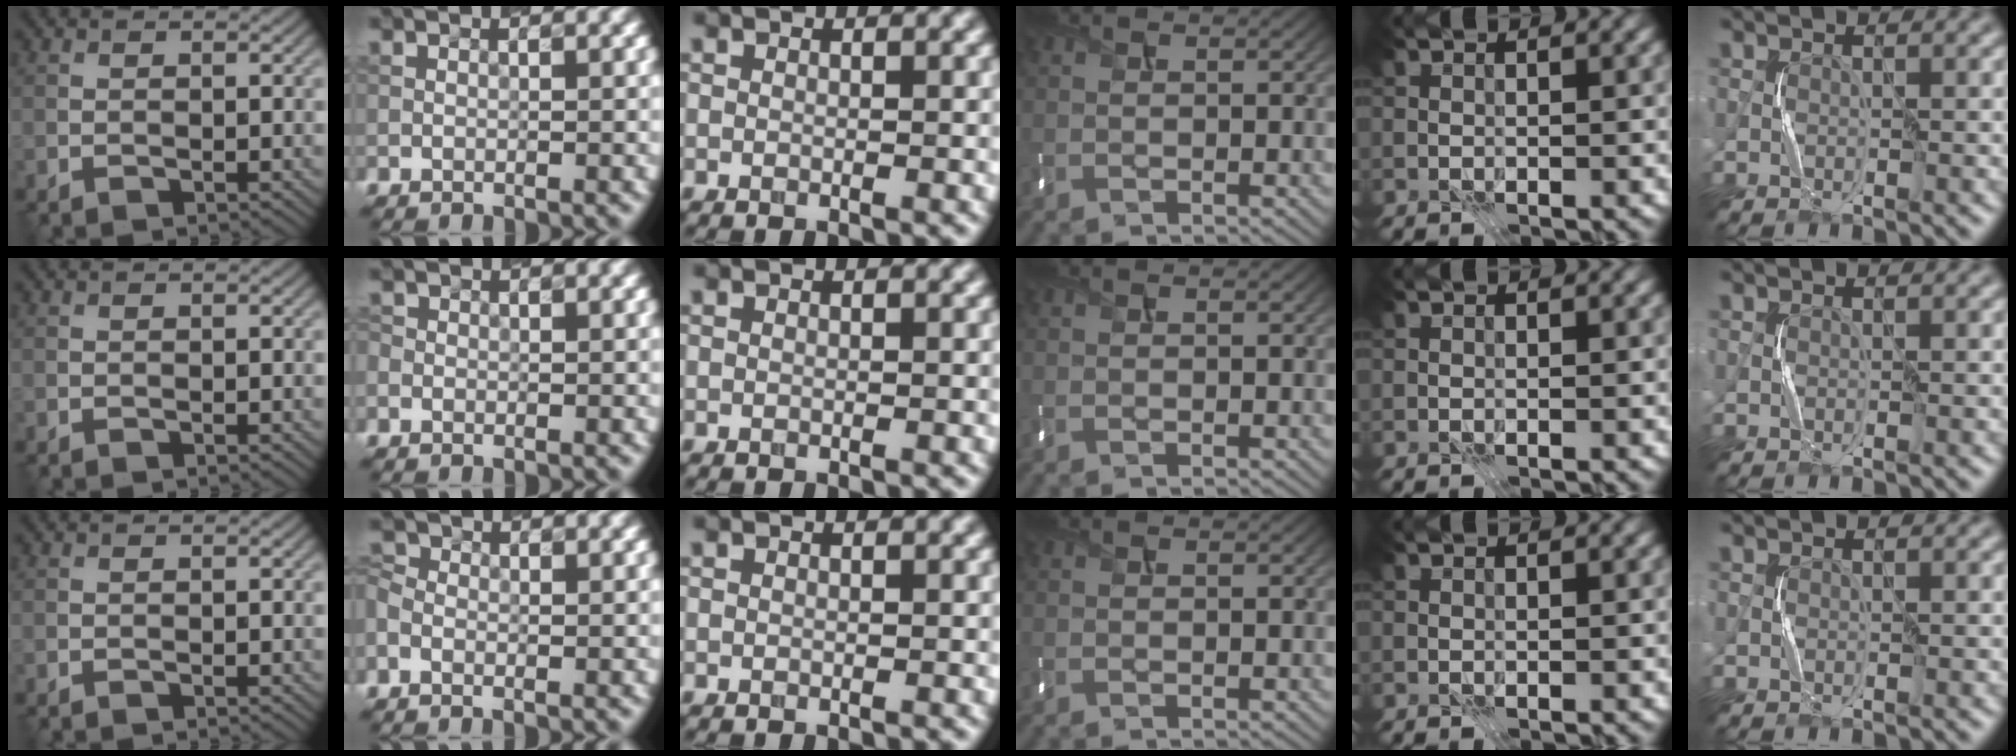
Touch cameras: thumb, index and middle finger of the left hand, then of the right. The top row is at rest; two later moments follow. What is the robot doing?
{"motion": "press", "object": "mouse"}